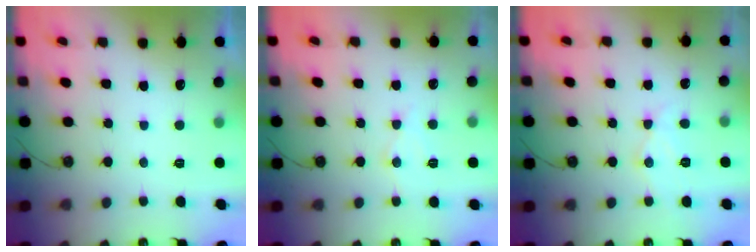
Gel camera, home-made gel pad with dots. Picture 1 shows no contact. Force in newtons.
{"total": 6.1, "press": 6.1, "slide": 0.5}
{"total": 8.9, "press": 8.9, "slide": 0.4}